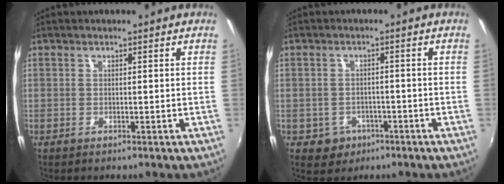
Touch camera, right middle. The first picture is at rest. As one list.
[{"total": 4.9, "force": [-2.1, 4.3, 1.0], "torque": [-0.035, 0.003, -0.023]}]